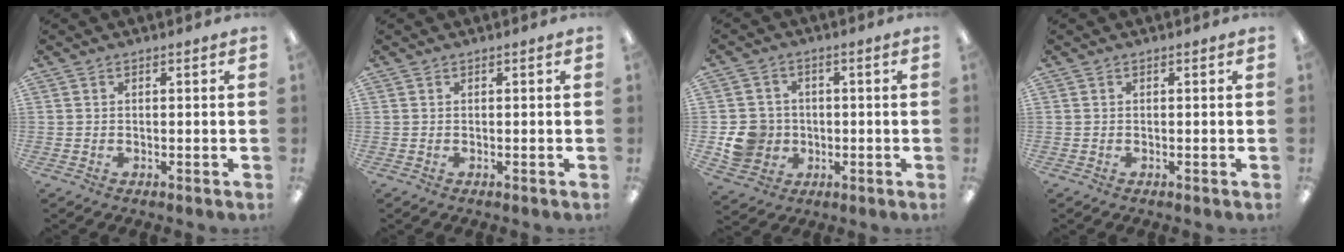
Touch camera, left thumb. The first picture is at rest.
{"total": 0.0}
{"total": 8.6, "force": [-1.2, 8.2, 2.4], "torque": [-0.059, 0.016, -0.014]}
{"total": 0.0}